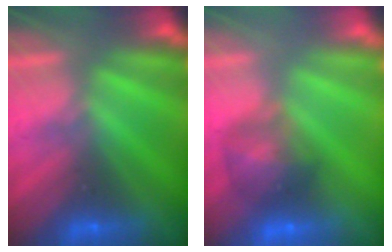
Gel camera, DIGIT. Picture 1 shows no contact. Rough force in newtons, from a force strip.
{"total": 7.3}